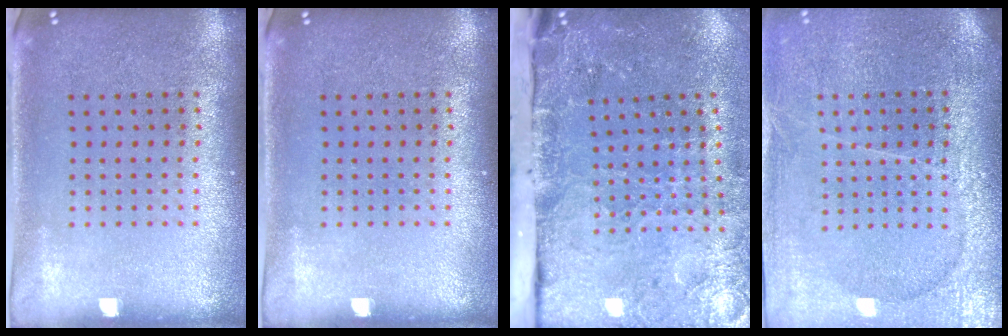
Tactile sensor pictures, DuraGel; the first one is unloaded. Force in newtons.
{"total": 0.0}
{"total": 3.9, "press": 3.4, "slide": 1.8}
{"total": 3.7, "press": 3.3, "slide": 1.6}